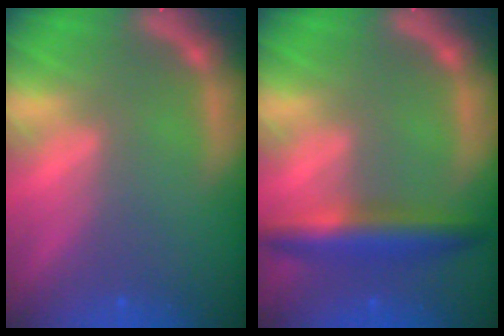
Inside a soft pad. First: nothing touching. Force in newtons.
{"total": 5.0}